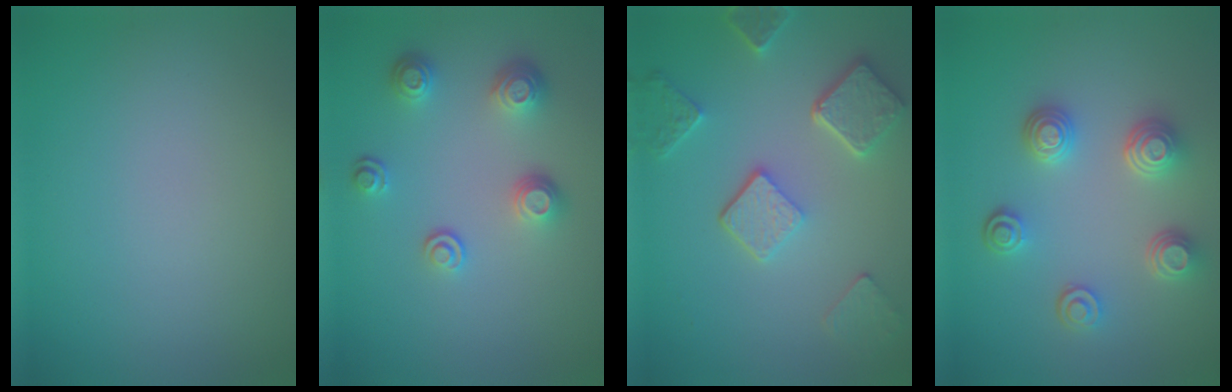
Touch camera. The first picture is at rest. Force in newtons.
{"total": 3.3, "press": 2.6, "slide": 2.0}
{"total": 5.1, "press": 3.9, "slide": 3.3}
{"total": 3.9, "press": 3.3, "slide": 2.0}